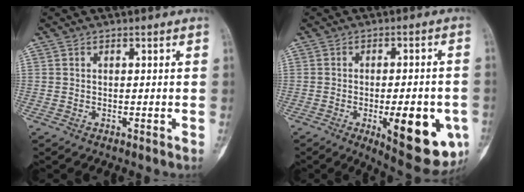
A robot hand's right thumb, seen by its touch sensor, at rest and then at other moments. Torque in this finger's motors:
{"motor_torque": [1.97, 1.68, 1.24, -0.56, 0.38]}